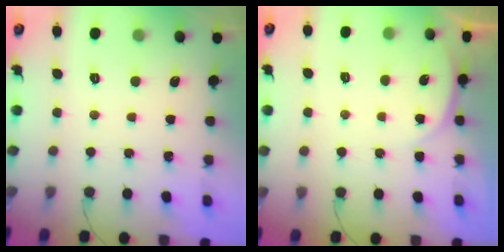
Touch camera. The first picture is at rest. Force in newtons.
{"total": 3.1, "press": 3.1, "slide": 0.3}